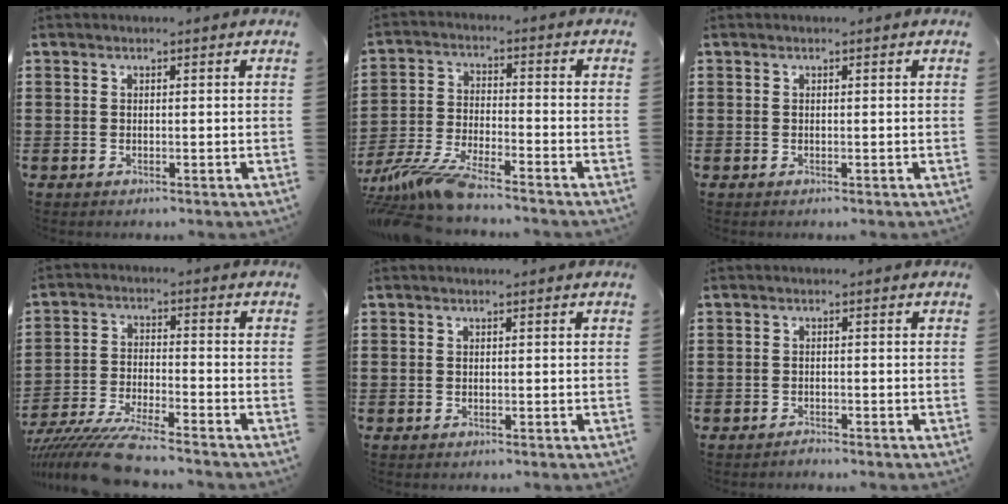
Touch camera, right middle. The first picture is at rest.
{"total": 7.7, "force": [-6.8, 0.5, 3.5], "torque": [-0.089, -0.010, -0.138]}
{"total": 0.0}
{"total": 8.7, "force": [-7.9, 0.1, 3.6], "torque": [-0.084, -0.007, -0.157]}
{"total": 0.0}
{"total": 0.9, "force": [-0.9, 0.1, 0.2], "torque": [-0.006, -0.001, -0.018]}